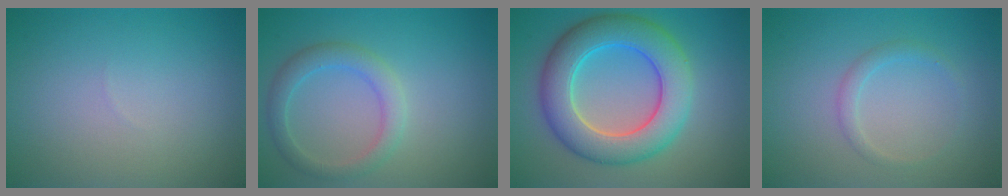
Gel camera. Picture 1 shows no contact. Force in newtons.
{"total": 2.9, "press": 2.9, "slide": 0.1}
{"total": 8.3, "press": 8.3, "slide": 0.4}
{"total": 1.3, "press": 1.3, "slide": 0.0}